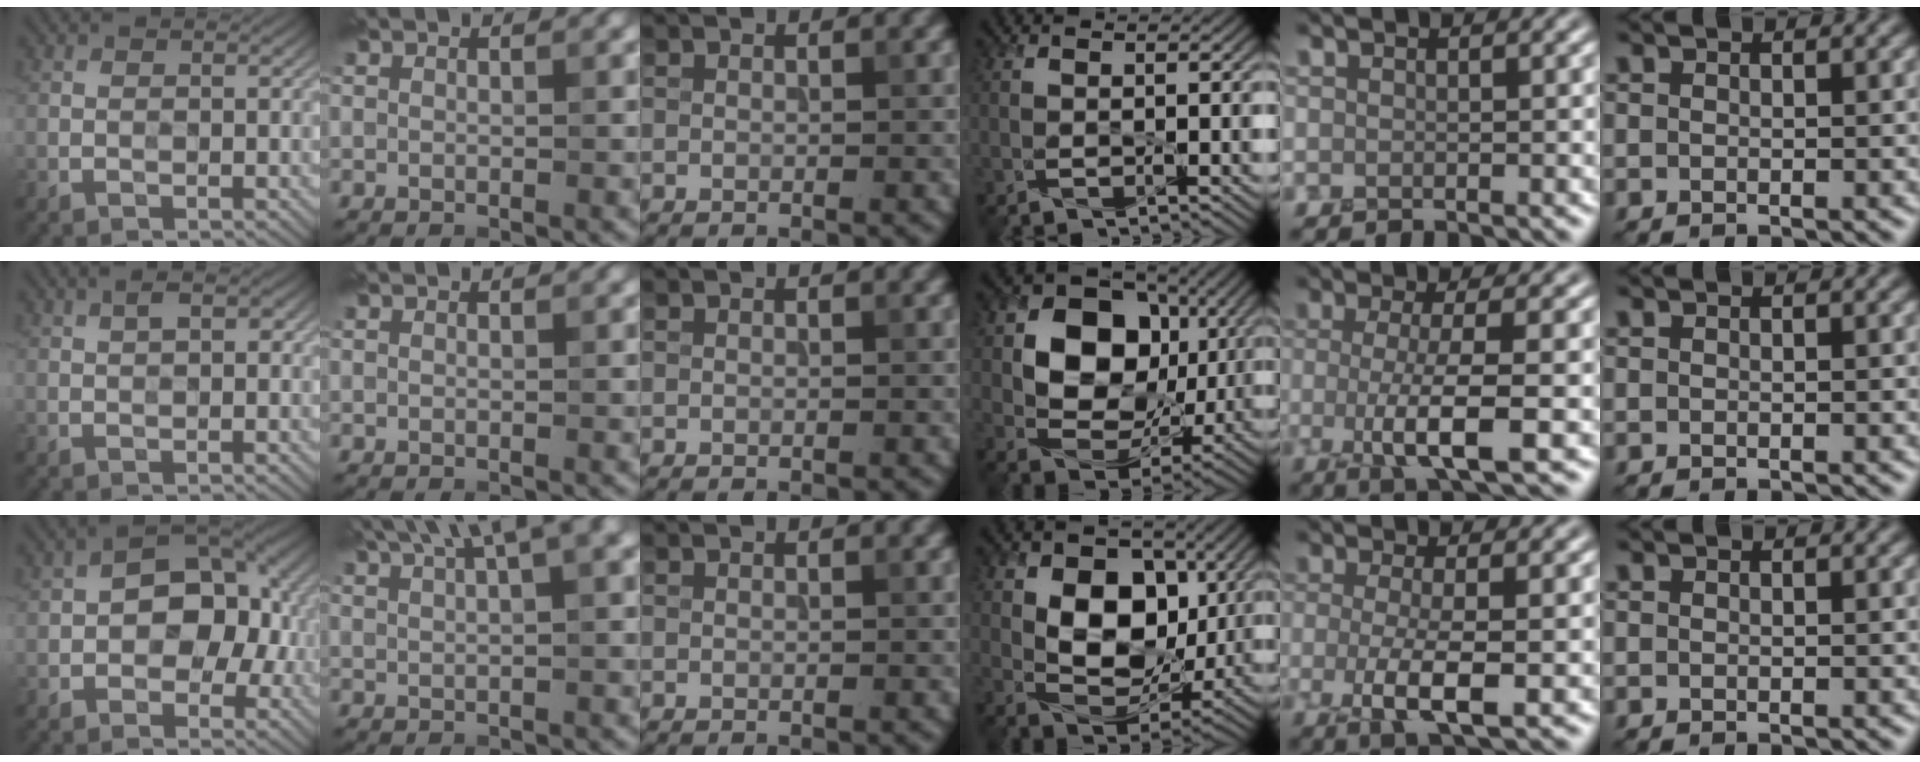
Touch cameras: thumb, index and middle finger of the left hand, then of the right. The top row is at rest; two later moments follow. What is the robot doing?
{"motion": "peel", "object": "bandage"}